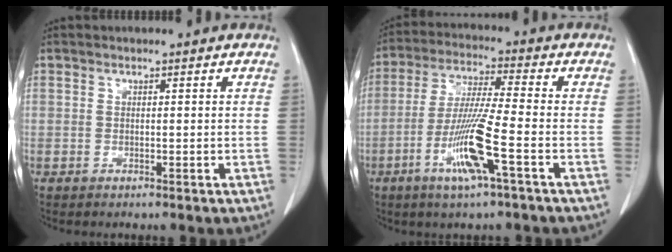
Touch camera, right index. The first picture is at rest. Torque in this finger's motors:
{"motor_torque": [0.28, -0.16, 0.28, 0.21]}